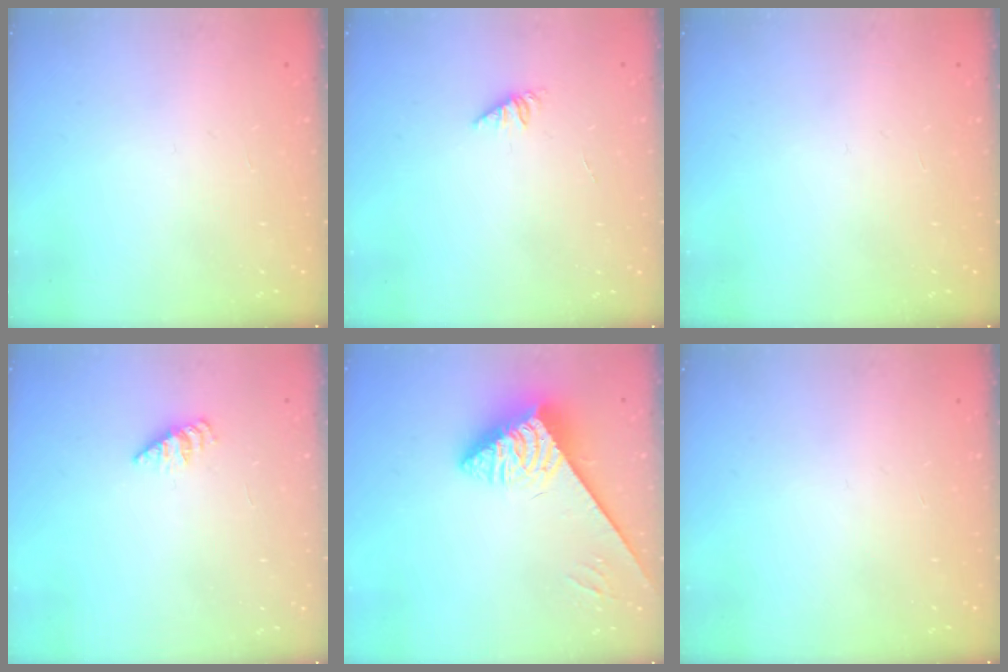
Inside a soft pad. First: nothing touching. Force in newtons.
{"total": 1.0, "press": 1.0, "slide": 0.3}
{"total": 0.0}
{"total": 2.2, "press": 2.2, "slide": 0.3}
{"total": 3.8, "press": 3.8, "slide": 0.7}
{"total": 0.0}